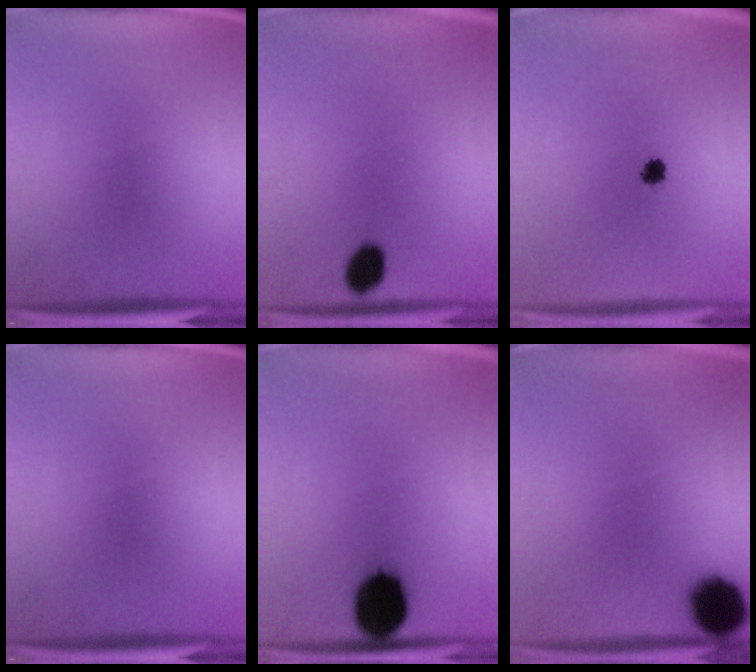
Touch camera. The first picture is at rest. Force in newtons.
{"total": 5.1}
{"total": 2.4}
{"total": 0.0}
{"total": 14.0}
{"total": 8.7}